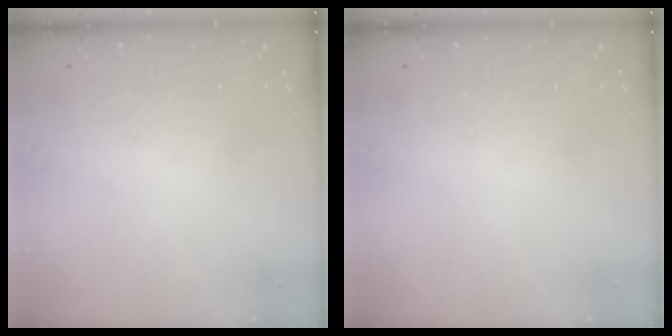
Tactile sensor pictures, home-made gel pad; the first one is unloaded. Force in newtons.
{"total": 0.0}